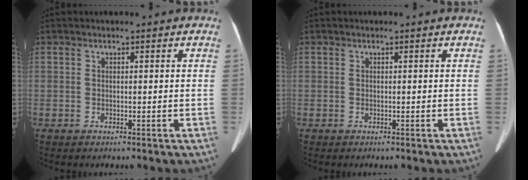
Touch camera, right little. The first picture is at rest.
{"total": 0.0}